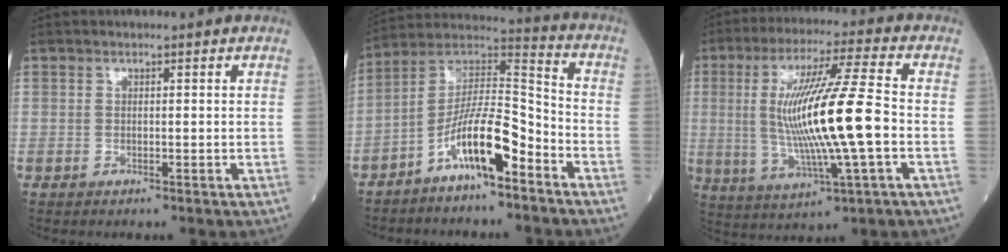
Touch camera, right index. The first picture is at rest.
{"total": 11.6, "force": [-6.3, 2.4, 9.5], "torque": [-0.180, 0.024, -0.112]}
{"total": 16.2, "force": [-0.9, 0.3, 16.2], "torque": [-0.314, -0.001, -0.018]}